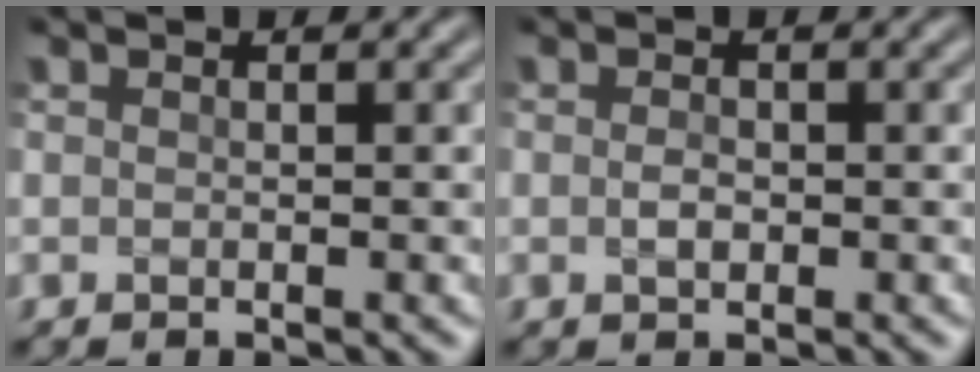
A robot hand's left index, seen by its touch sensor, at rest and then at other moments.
{"total": 0.9, "force": [0.0, 0.6, 0.7], "torque": [-0.014, 0.003, -0.001]}